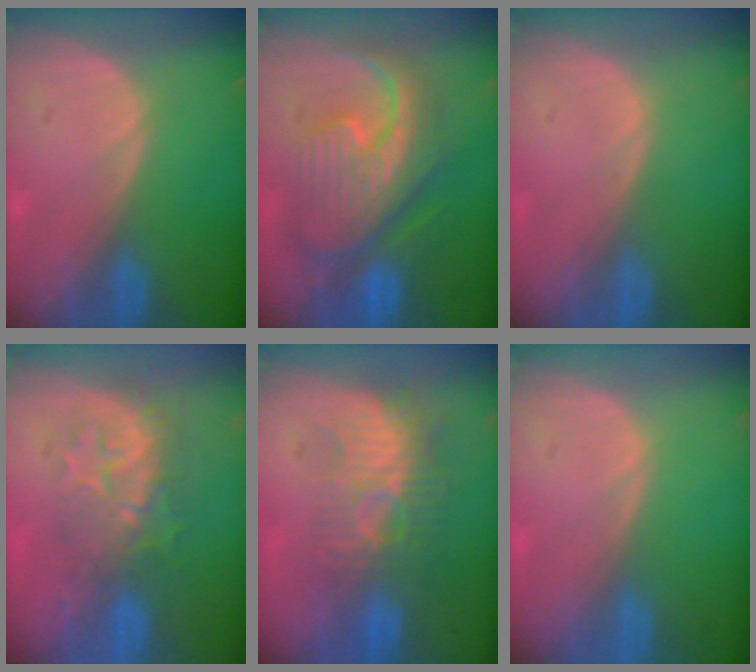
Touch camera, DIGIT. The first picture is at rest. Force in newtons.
{"total": 12.1, "press": 12.0, "slide": 1.4}
{"total": 0.0}
{"total": 8.5, "press": 7.9, "slide": 3.2}
{"total": 9.4, "press": 8.4, "slide": 4.1}
{"total": 0.0}